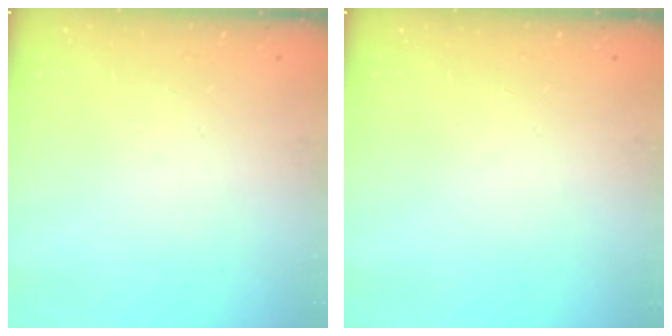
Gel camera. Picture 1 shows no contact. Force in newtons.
{"total": 0.0}